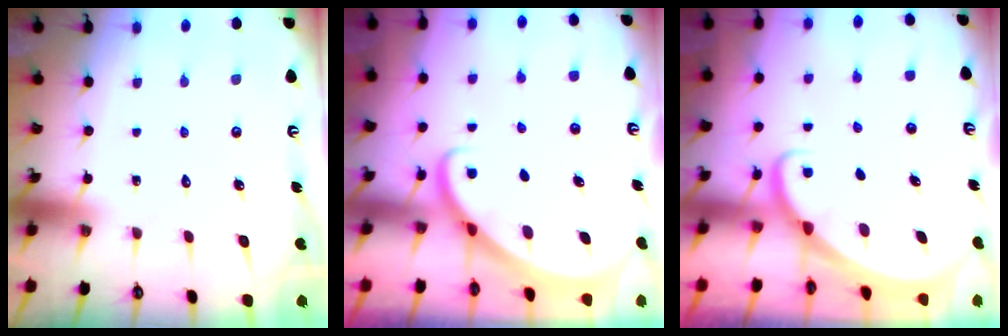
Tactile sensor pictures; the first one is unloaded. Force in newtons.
{"total": 2.8, "press": 2.8, "slide": 0.2}
{"total": 1.9, "press": 1.9, "slide": 0.1}